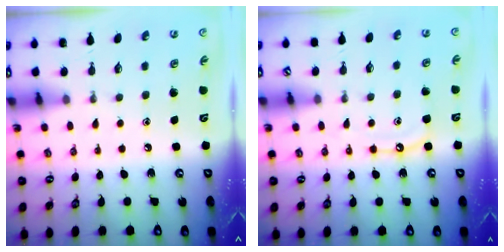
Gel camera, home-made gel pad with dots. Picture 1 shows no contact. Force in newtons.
{"total": 7.0, "press": 7.0, "slide": 0.7}